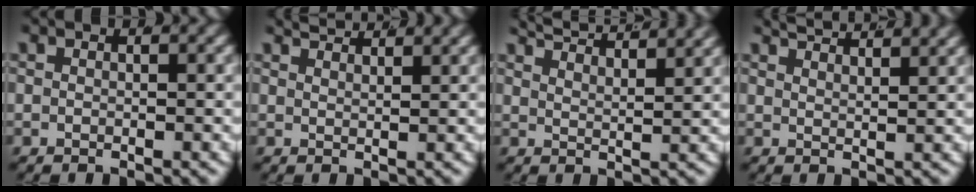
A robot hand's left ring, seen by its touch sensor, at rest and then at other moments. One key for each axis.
{"total": 2.7, "fx": 2.6, "fy": -0.1, "fz": 0.7, "tx": -0.010, "ty": 0.002, "tz": 0.046}
{"total": 6.3, "fx": 5.6, "fy": 1.0, "fz": 2.6, "tx": -0.045, "ty": 0.009, "tz": 0.092}
{"total": 4.0, "fx": 3.8, "fy": 0.3, "fz": 1.5, "tx": -0.026, "ty": 0.003, "tz": 0.064}